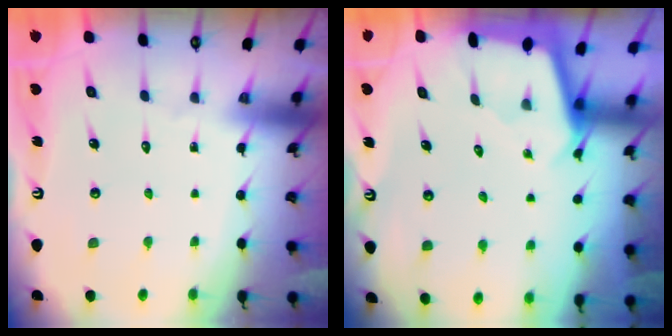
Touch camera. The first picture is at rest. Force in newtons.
{"total": 1.9, "press": 1.9, "slide": 0.1}